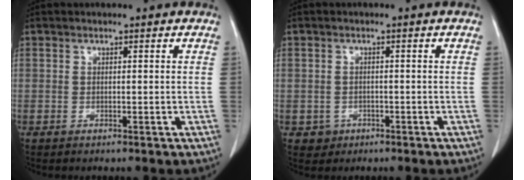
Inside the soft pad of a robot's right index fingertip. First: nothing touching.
{"total": 2.3, "force": [-0.9, 2.1, 0.1], "torque": [0.003, 0.010, -0.009]}